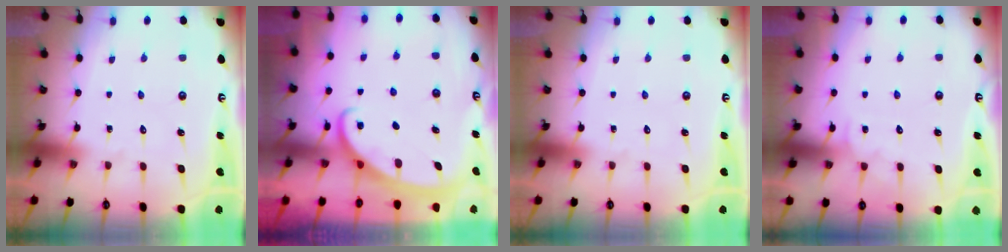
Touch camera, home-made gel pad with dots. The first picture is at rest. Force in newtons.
{"total": 2.5, "press": 2.5, "slide": 0.3}
{"total": 0.0}
{"total": 2.9, "press": 2.8, "slide": 0.3}